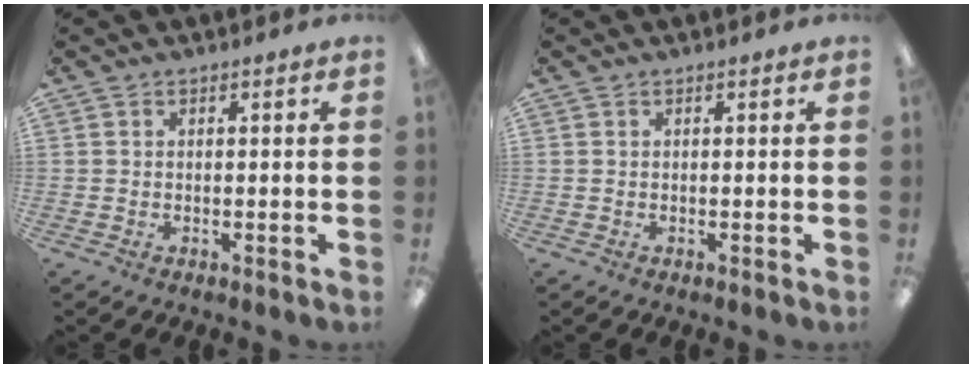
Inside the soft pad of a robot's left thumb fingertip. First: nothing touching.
{"total": 0.0}